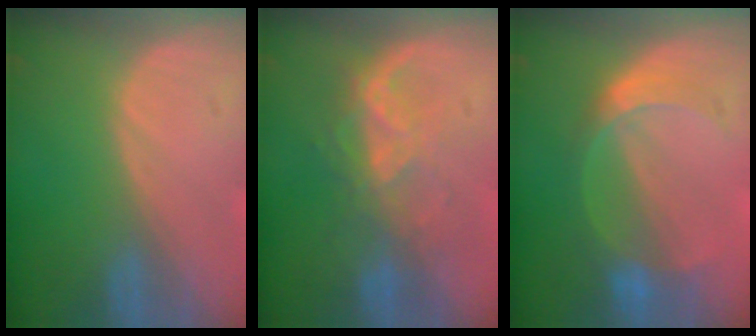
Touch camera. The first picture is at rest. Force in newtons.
{"total": 6.6, "press": 6.1, "slide": 2.7}
{"total": 6.3, "press": 5.6, "slide": 3.0}